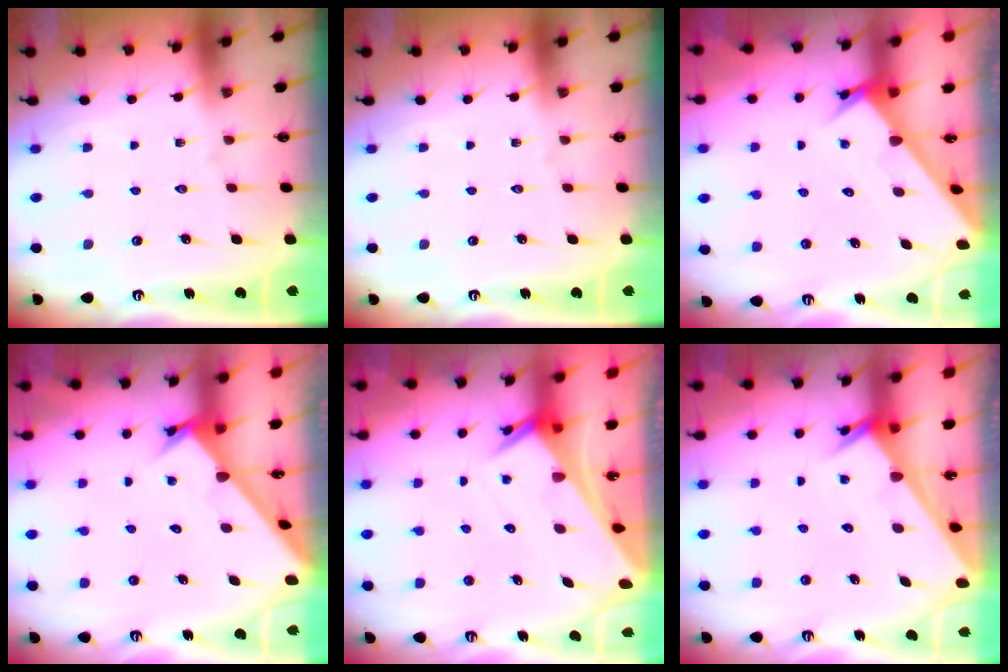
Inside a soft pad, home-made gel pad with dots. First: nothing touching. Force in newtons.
{"total": 0.0}
{"total": 2.8, "press": 2.8, "slide": 0.1}
{"total": 2.4, "press": 2.4, "slide": 0.2}
{"total": 3.6, "press": 3.6, "slide": 0.3}
{"total": 1.9, "press": 1.9, "slide": 0.2}